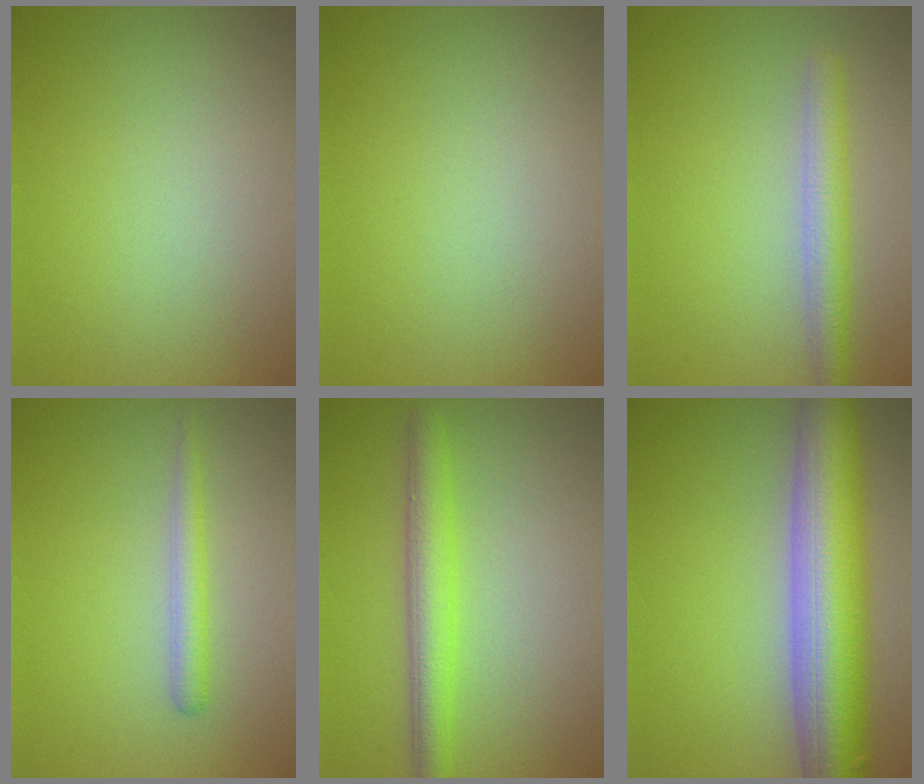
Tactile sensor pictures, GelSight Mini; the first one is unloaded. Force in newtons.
{"total": 0.0}
{"total": 3.0, "press": 3.0, "slide": 0.1}
{"total": 1.9, "press": 1.8, "slide": 0.2}
{"total": 4.0, "press": 4.0, "slide": 0.2}
{"total": 10.6, "press": 10.6, "slide": 0.5}